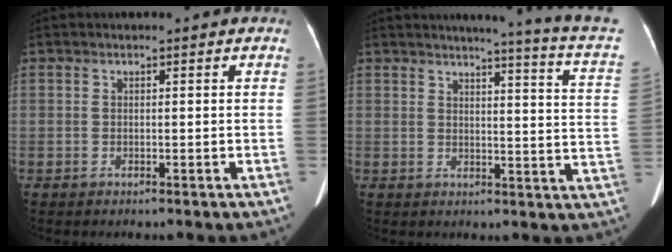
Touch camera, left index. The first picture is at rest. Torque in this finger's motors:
{"motor_torque": [0.13, -1.59, 0.01, 0.08]}